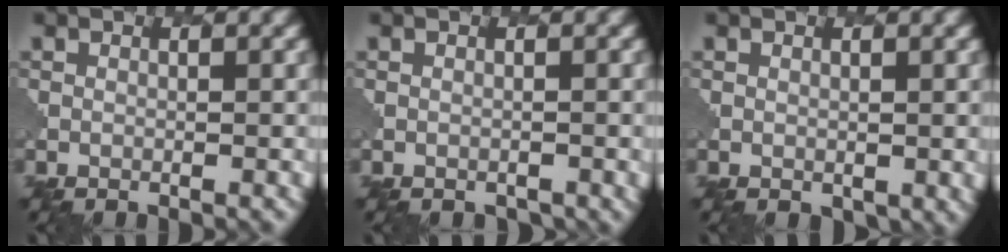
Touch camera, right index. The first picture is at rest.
{"total": 0.8, "force": [-0.6, 0.6, 0.0], "torque": [0.000, 0.000, -0.003]}
{"total": 1.6, "force": [0.4, 1.2, 1.0], "torque": [-0.010, -0.008, 0.011]}